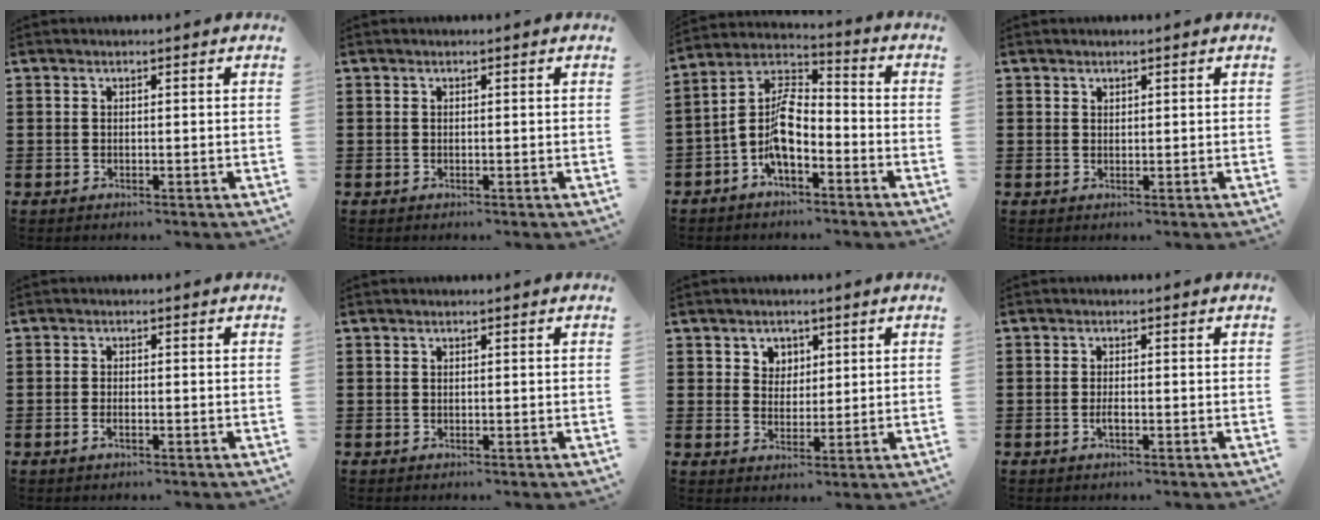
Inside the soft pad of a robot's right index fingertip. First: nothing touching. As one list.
[{"total": 0.0}, {"total": 8.6, "force": [-3.9, 3.7, 6.7], "torque": [-0.167, -0.015, -0.083]}, {"total": 0.8, "force": [0.6, 0.4, 0.1], "torque": [-0.003, 0.001, 0.013]}, {"total": 1.0, "force": [-0.5, 0.3, 0.8], "torque": [-0.017, -0.005, -0.008]}, {"total": 0.0}, {"total": 3.3, "force": [1.7, 2.8, 0.3], "torque": [-0.021, 0.012, 0.030]}, {"total": 1.3, "force": [-0.4, 0.1, 1.3], "torque": [-0.026, -0.006, -0.006]}]